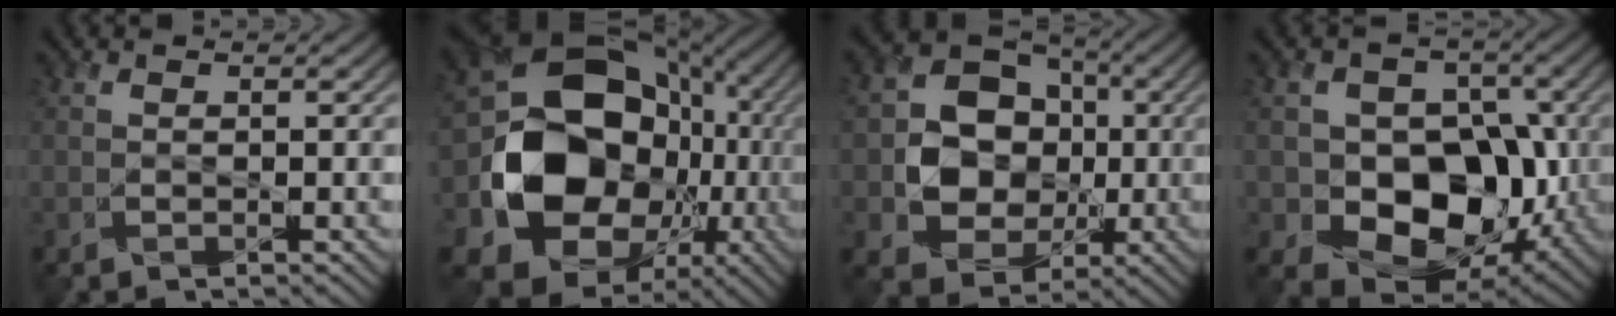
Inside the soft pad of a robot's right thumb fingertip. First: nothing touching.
{"total": 19.6, "force": [-2.7, 15.6, 11.5], "torque": [-0.234, -0.037, -0.038]}
{"total": 10.8, "force": [-0.8, 9.2, 5.6], "torque": [-0.107, -0.011, -0.023]}
{"total": 12.2, "force": [-2.5, 9.3, 7.5], "torque": [-0.104, -0.019, -0.056]}